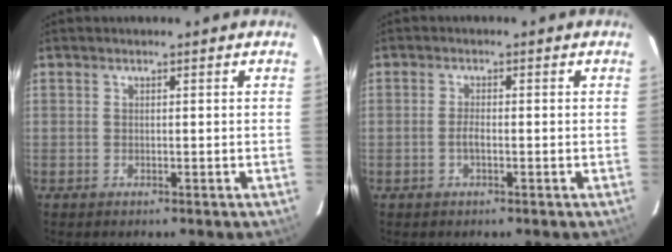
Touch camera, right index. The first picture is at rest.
{"total": 1.6, "force": [-0.6, 0.5, 1.4], "torque": [-0.028, 0.000, -0.012]}